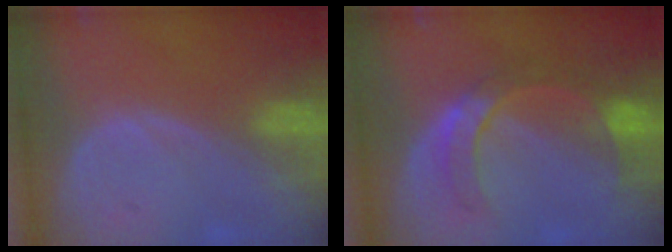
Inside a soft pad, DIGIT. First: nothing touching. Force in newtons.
{"total": 6.2, "press": 6.1, "slide": 0.7}